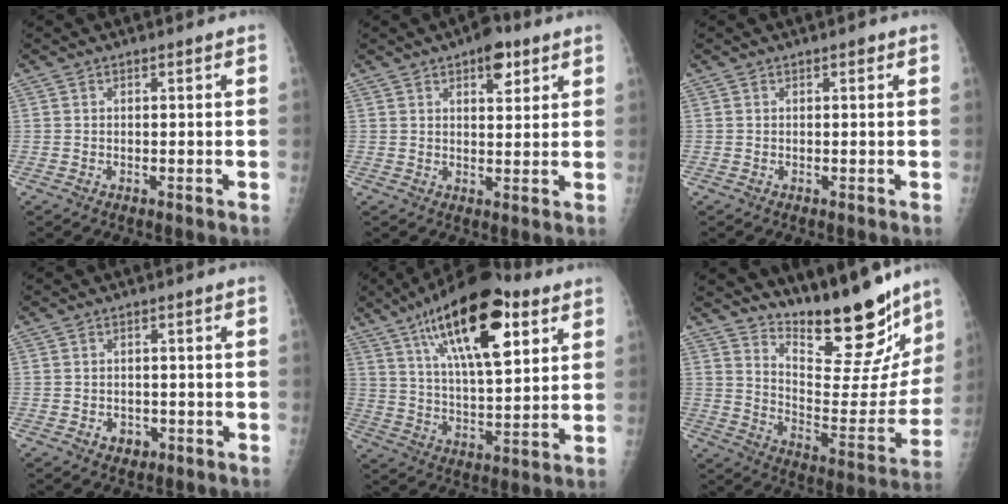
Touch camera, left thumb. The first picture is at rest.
{"total": 6.0, "force": [3.4, 2.9, 4.1], "torque": [-0.037, -0.013, 0.042]}
{"total": 0.5, "force": [0.2, 0.3, 0.4], "torque": [-0.001, 0.001, 0.000]}
{"total": 2.8, "force": [-1.1, 2.3, 1.2], "torque": [-0.005, 0.005, -0.009]}
{"total": 21.9, "force": [10.7, 8.3, 17.2], "torque": [-0.256, -0.027, 0.177]}
{"total": 21.6, "force": [17.5, 6.3, 10.9], "torque": [-0.115, -0.123, 0.258]}